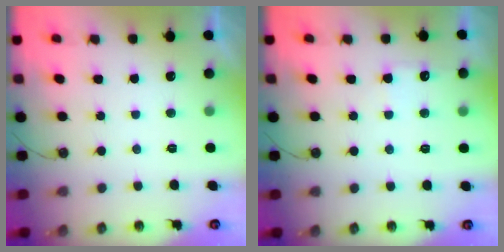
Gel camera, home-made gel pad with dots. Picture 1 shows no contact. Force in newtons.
{"total": 5.0, "press": 5.0, "slide": 0.6}